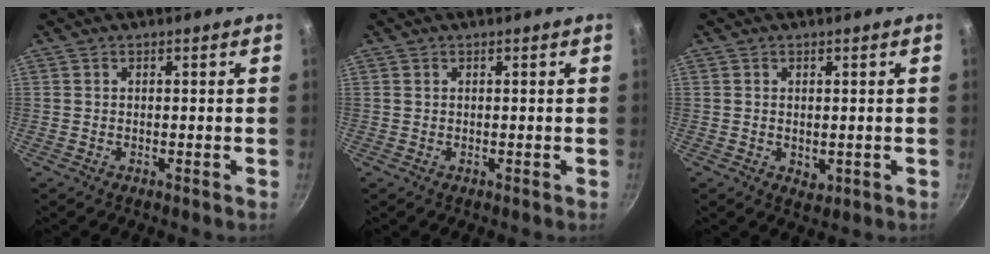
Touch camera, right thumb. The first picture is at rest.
{"total": 0.0}
{"total": 2.0, "force": [0.1, 1.5, 1.3], "torque": [-0.018, -0.005, 0.004]}